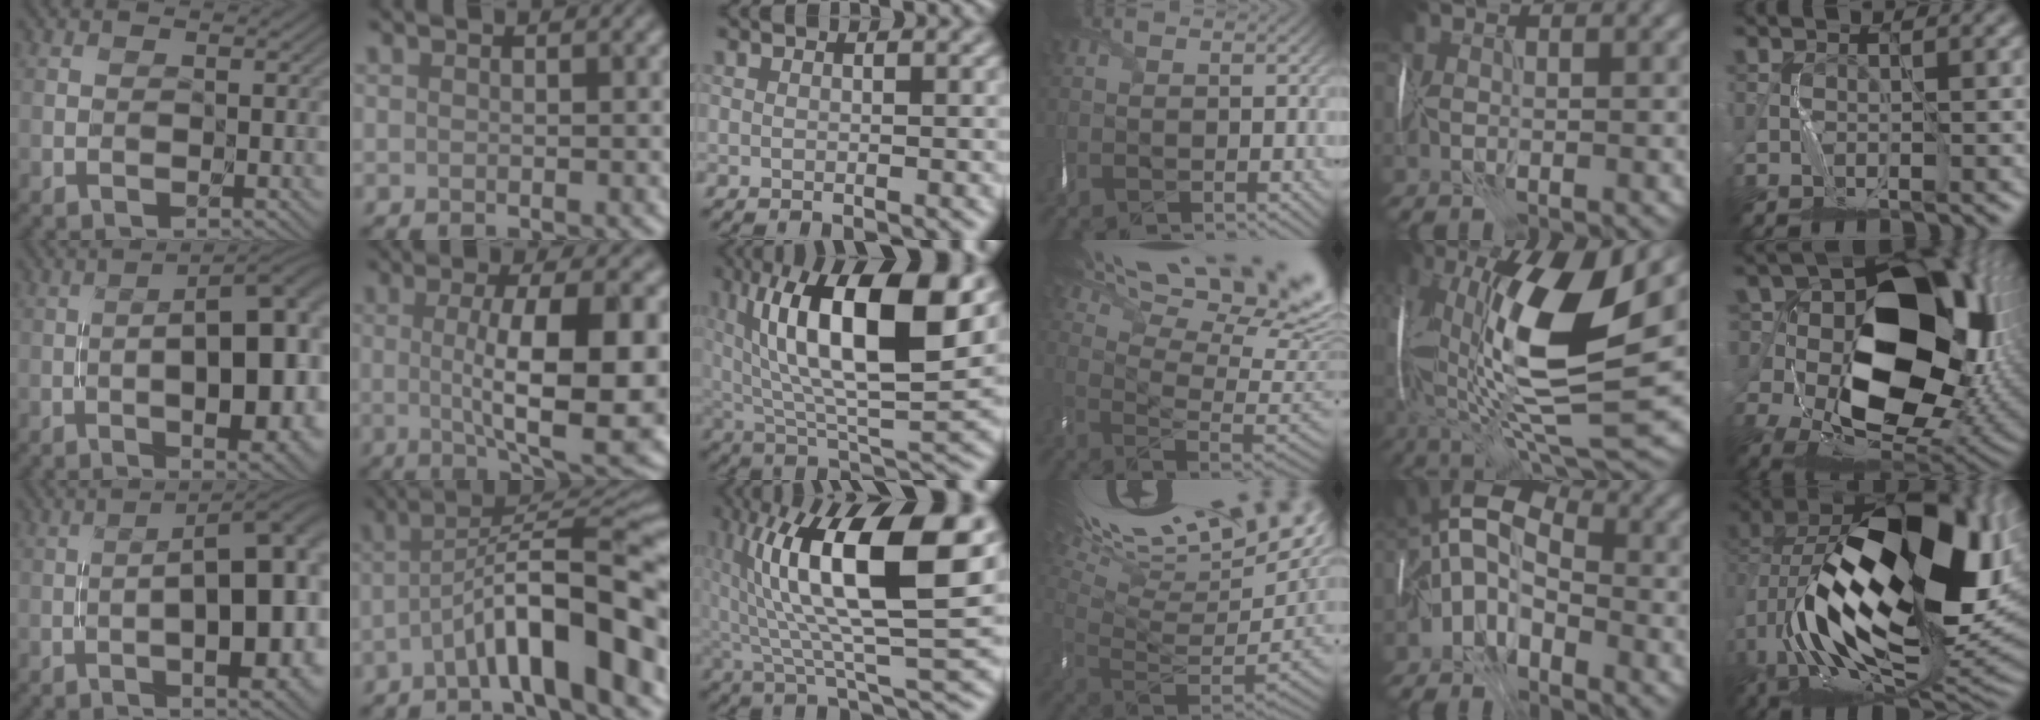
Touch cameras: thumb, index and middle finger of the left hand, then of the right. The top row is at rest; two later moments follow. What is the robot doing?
{"motion": "wrap", "object": "ribbon"}